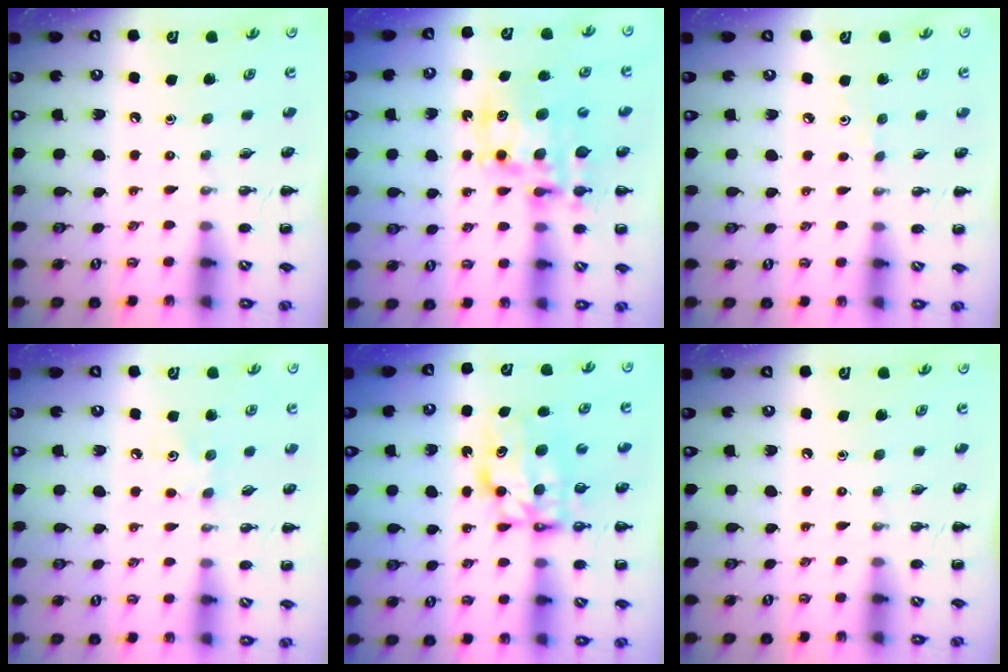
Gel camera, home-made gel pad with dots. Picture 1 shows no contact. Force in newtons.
{"total": 13.7, "press": 13.3, "slide": 3.0}
{"total": 2.9, "press": 2.7, "slide": 0.9}
{"total": 4.8, "press": 4.7, "slide": 1.0}
{"total": 7.3, "press": 7.2, "slide": 1.0}
{"total": 0.0}